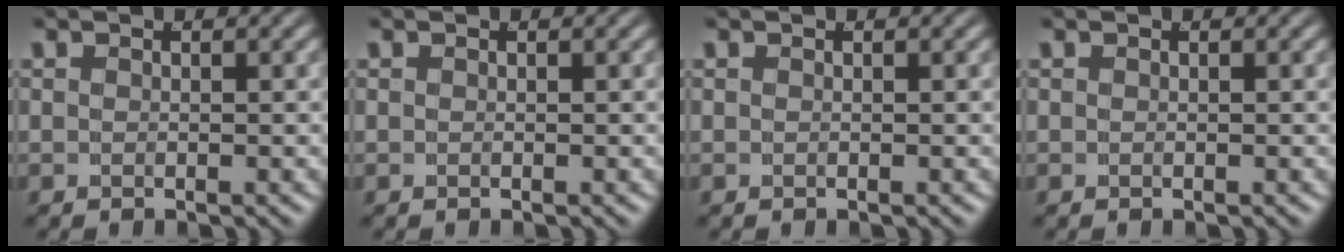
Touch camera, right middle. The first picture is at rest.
{"total": 0.0}
{"total": 0.0}
{"total": 0.0}